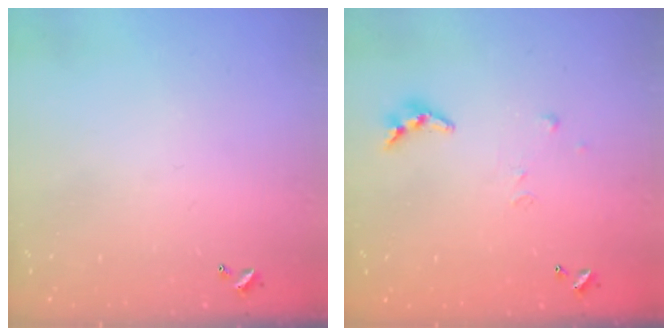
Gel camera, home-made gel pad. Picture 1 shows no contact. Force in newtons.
{"total": 5.7, "press": 5.7, "slide": 0.4}